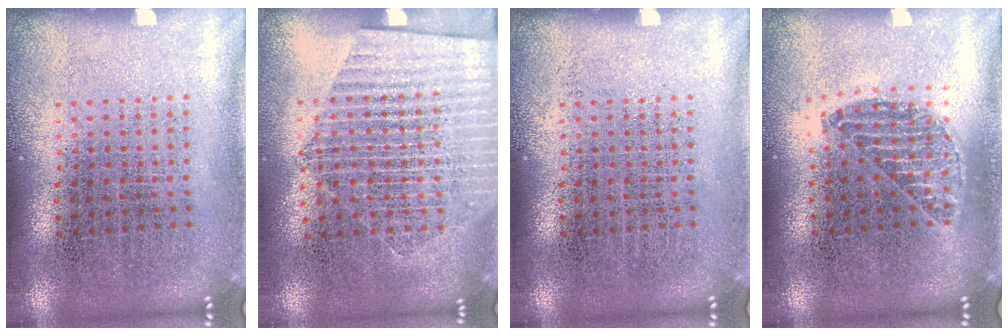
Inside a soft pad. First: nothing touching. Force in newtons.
{"total": 1.8, "press": 1.6, "slide": 0.8}
{"total": 0.0}
{"total": 1.1, "press": 1.0, "slide": 0.4}